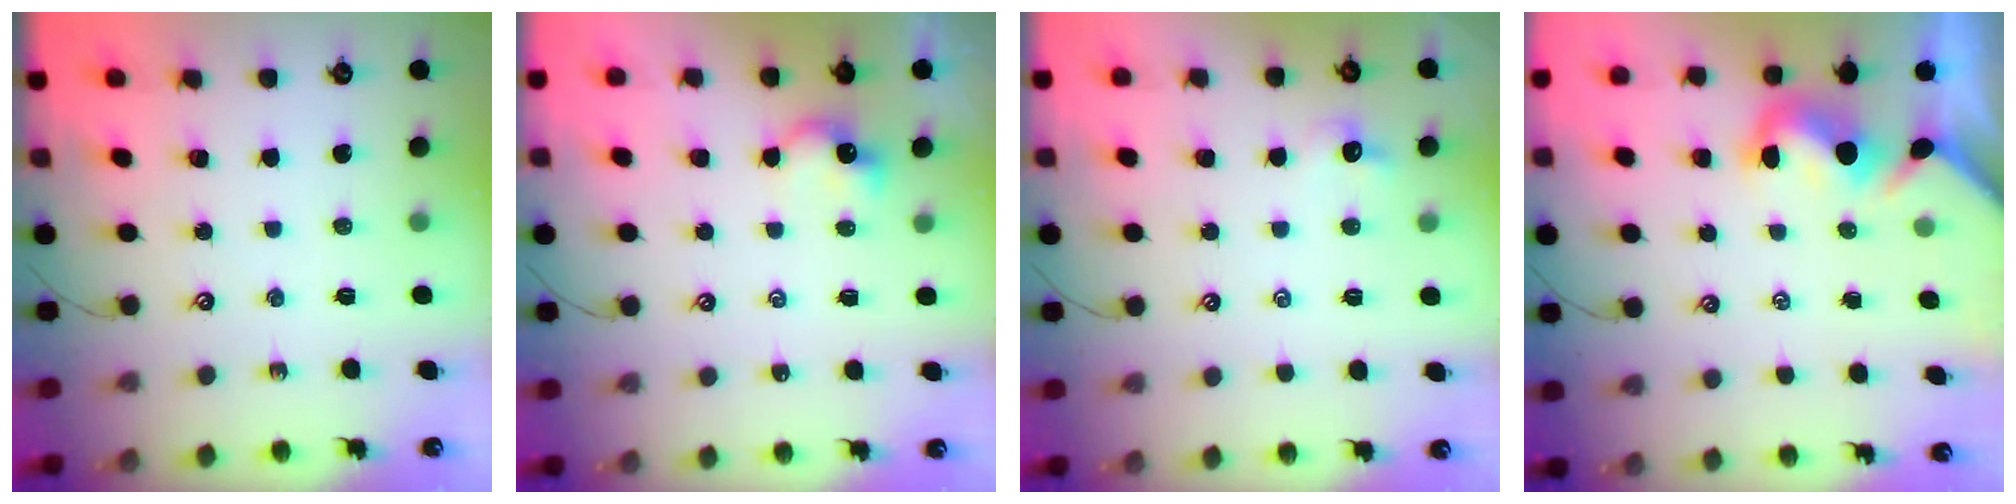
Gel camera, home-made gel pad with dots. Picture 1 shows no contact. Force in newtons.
{"total": 1.1, "press": 1.1, "slide": 0.3}
{"total": 0.9, "press": 0.6, "slide": 0.6}
{"total": 1.5, "press": 1.2, "slide": 0.9}